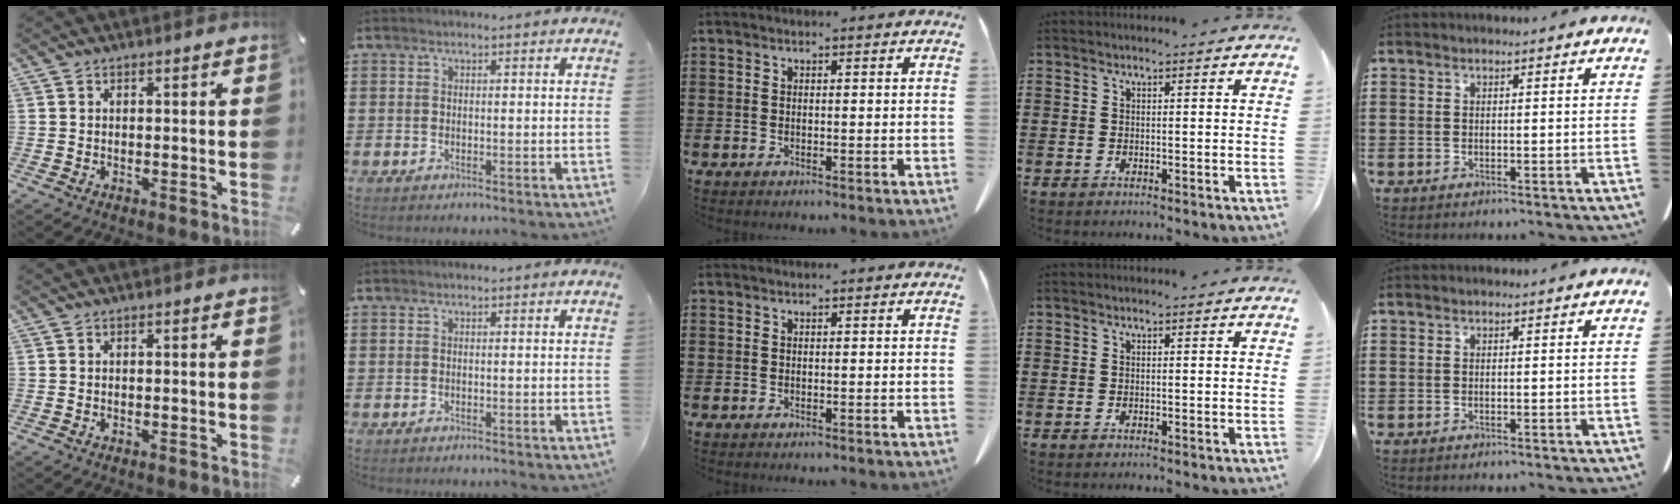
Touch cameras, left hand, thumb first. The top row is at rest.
{}